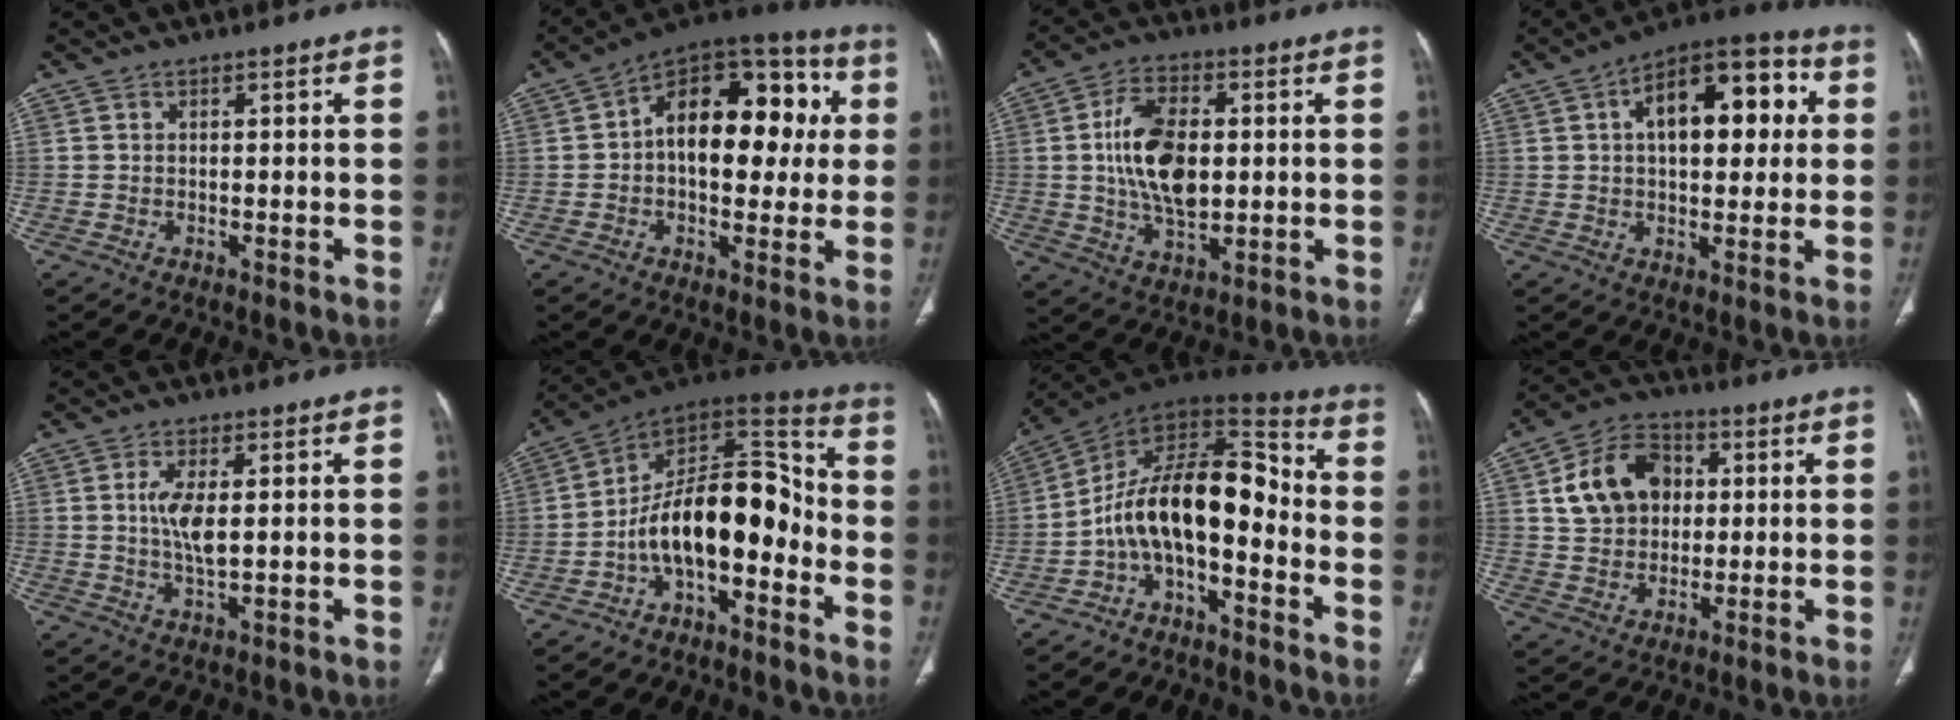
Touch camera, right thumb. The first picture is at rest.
{"total": 20.6, "force": [2.5, 12.1, 16.5], "torque": [-0.194, 0.038, 0.027]}
{"total": 14.0, "force": [1.0, 8.0, 11.4], "torque": [-0.196, 0.001, 0.021]}
{"total": 17.5, "force": [4.1, 9.1, 14.4], "torque": [-0.172, 0.028, 0.055]}
{"total": 5.8, "force": [0.8, 2.0, 5.4], "torque": [-0.117, -0.010, 0.017]}
{"total": 17.4, "force": [-5.1, 9.0, 14.0], "torque": [-0.201, 0.090, -0.089]}
{"total": 15.3, "force": [-4.3, 7.6, 12.5], "torque": [-0.188, 0.102, -0.083]}
{"total": 13.0, "force": [2.8, 10.1, 7.7], "torque": [-0.109, 0.010, 0.046]}